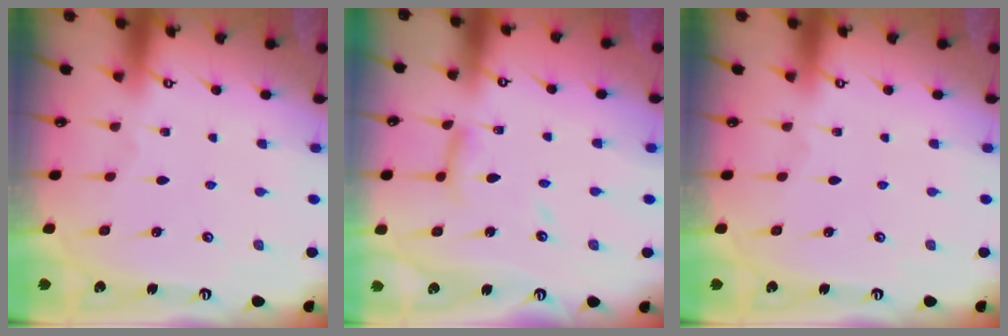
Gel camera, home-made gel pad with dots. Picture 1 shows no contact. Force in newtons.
{"total": 10.0, "press": 10.0, "slide": 0.8}
{"total": 0.0}